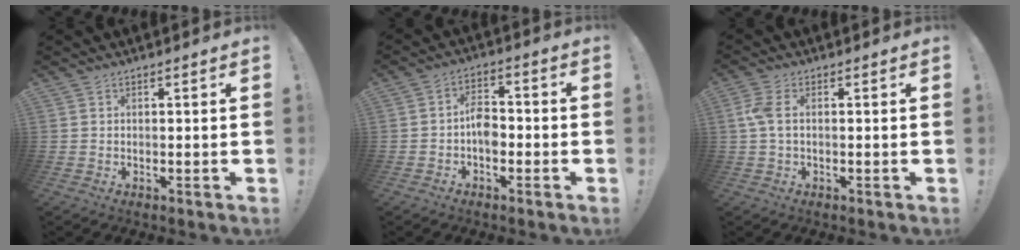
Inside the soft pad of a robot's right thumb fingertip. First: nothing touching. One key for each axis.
{"total": 6.2, "fx": -2.1, "fy": 4.1, "fz": 4.1, "tx": -0.081, "ty": 0.012, "tz": -0.038}
{"total": 4.7, "fx": 0.3, "fy": 2.1, "fz": 4.2, "tx": -0.098, "ty": 0.008, "tz": 0.006}